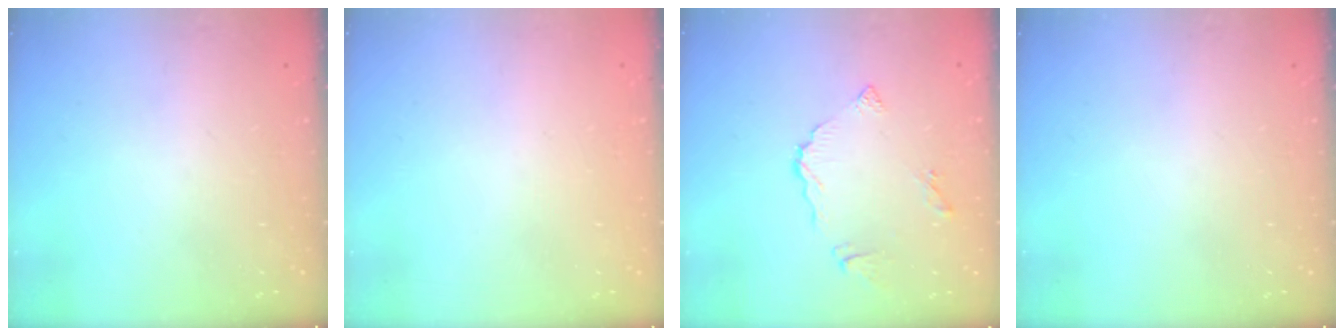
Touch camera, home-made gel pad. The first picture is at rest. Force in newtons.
{"total": 1.8, "press": 1.7, "slide": 0.1}
{"total": 7.2, "press": 7.1, "slide": 0.8}
{"total": 0.0}